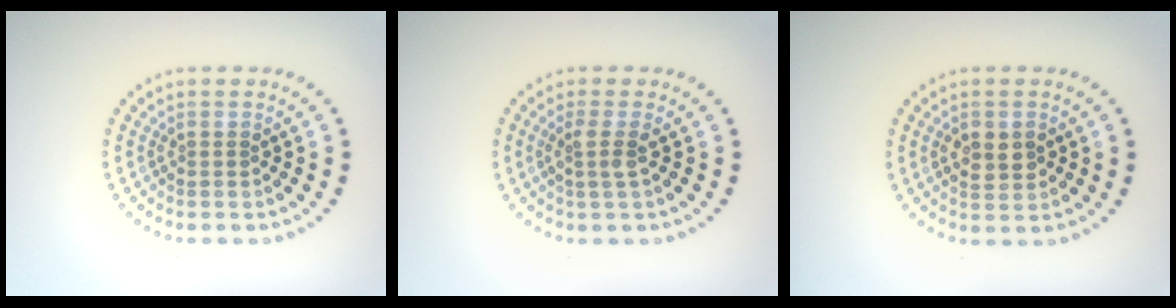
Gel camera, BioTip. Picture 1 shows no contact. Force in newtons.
{"total": 1.8, "press": 1.3, "slide": 1.2}
{"total": 2.2, "press": 2.2, "slide": 0.0}